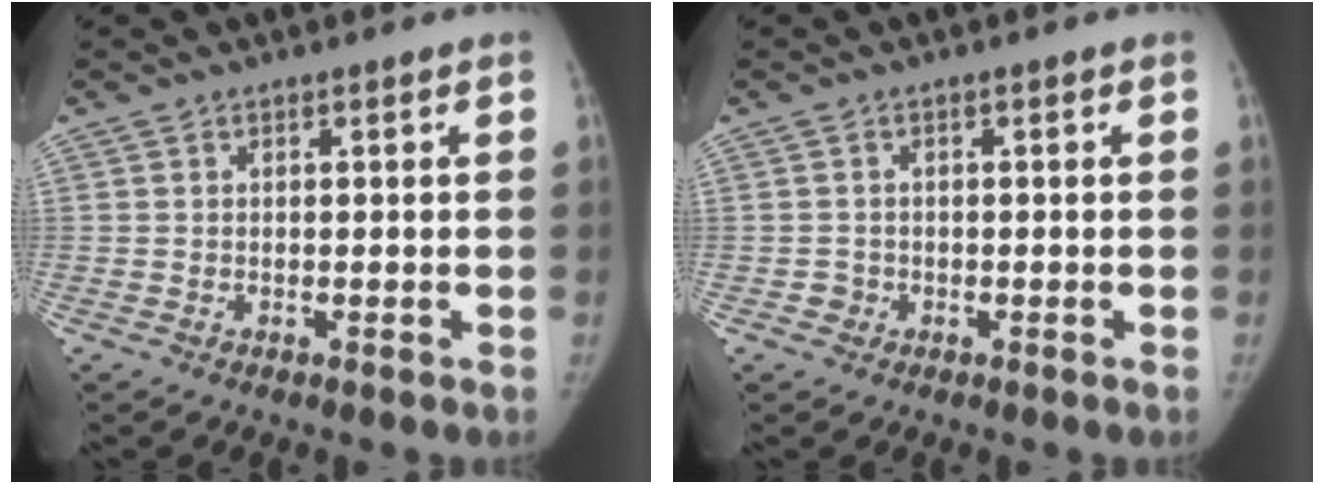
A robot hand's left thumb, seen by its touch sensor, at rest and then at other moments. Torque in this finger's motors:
{"motor_torque": [-0.04, 0.00, -0.01, 0.01, 0.00]}